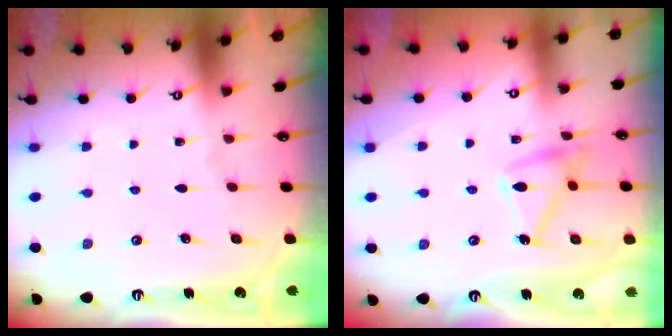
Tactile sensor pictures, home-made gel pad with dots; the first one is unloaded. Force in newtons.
{"total": 12.9, "press": 12.9, "slide": 0.3}